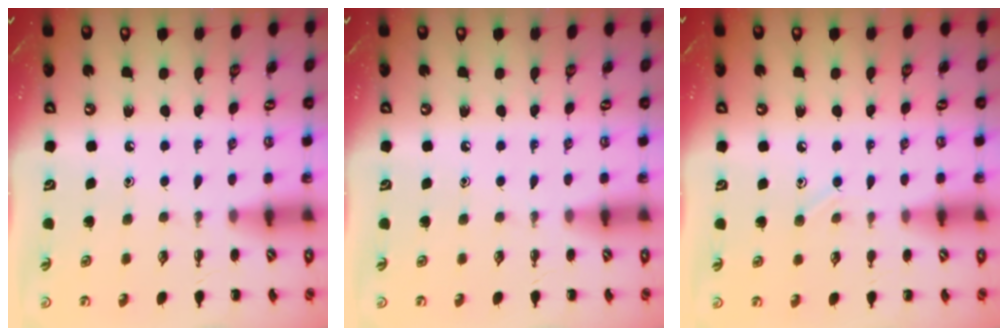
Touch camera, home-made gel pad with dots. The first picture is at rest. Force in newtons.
{"total": 0.0}
{"total": 4.6, "press": 4.3, "slide": 1.6}